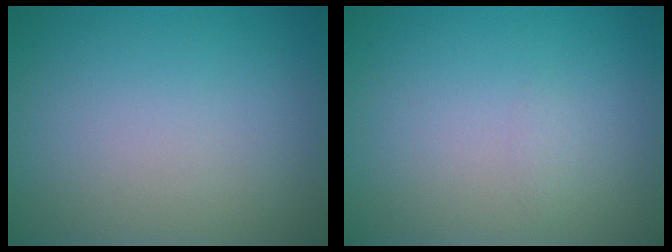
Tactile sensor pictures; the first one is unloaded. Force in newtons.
{"total": 0.6, "press": 0.6, "slide": 0.0}